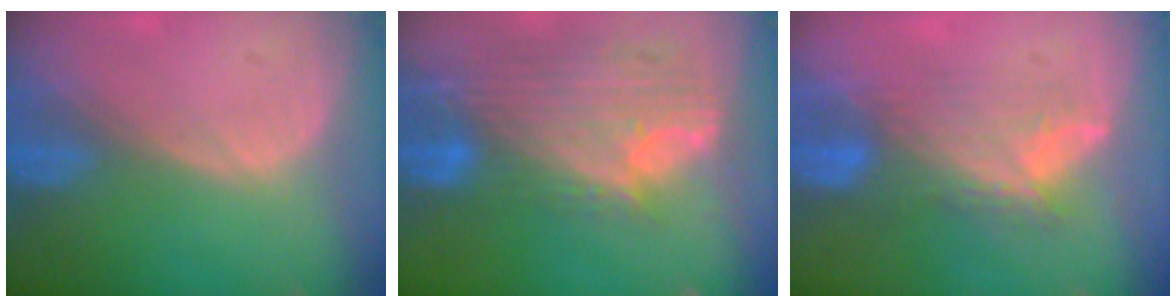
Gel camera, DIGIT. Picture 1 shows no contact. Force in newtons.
{"total": 11.9, "press": 10.0, "slide": 6.4}
{"total": 7.3, "press": 7.1, "slide": 1.8}